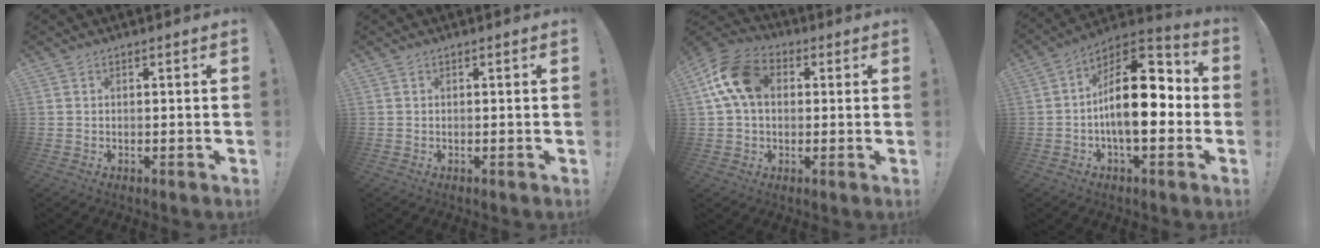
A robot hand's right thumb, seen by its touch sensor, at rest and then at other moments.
{"total": 0.0}
{"total": 14.7, "force": [3.4, 10.1, 10.1], "torque": [-0.176, 0.009, 0.071]}
{"total": 19.4, "force": [-0.7, 9.8, 16.7], "torque": [-0.260, 0.010, -0.013]}